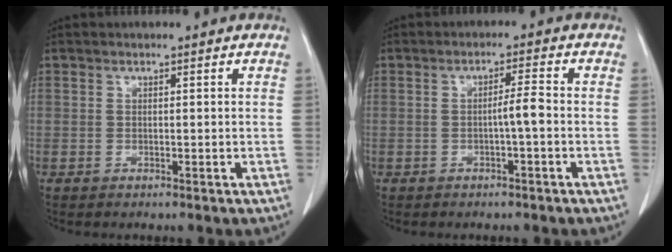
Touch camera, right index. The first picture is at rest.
{"total": 2.7, "force": [-0.6, -0.1, 2.6], "torque": [-0.041, 0.002, -0.012]}